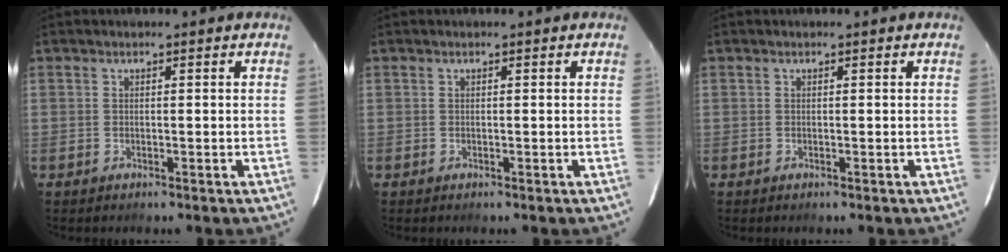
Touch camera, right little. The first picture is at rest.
{"total": 0.0}
{"total": 0.0}